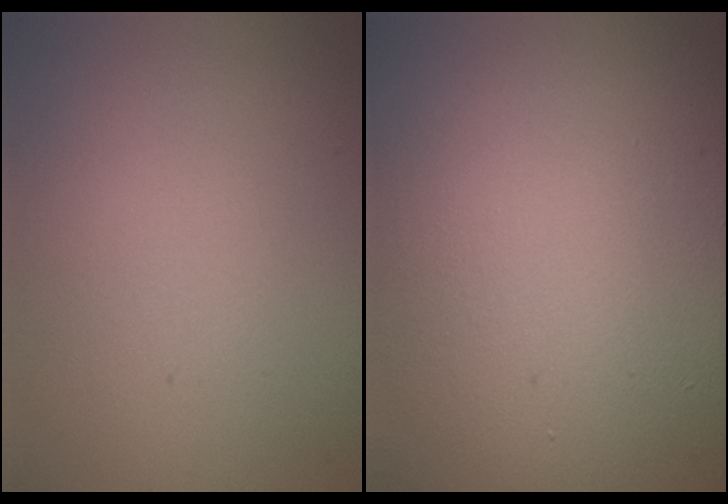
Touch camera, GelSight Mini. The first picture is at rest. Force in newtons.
{"total": 21.2, "press": 21.1, "slide": 1.4}